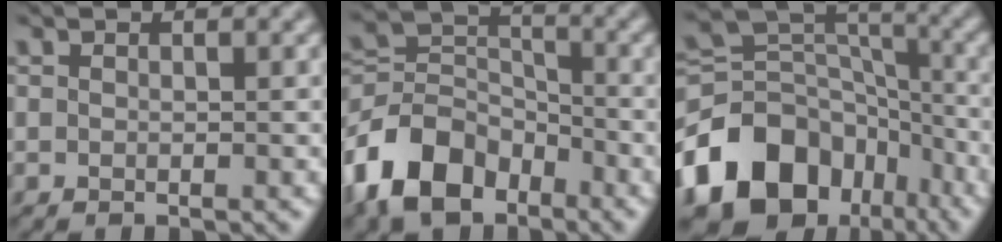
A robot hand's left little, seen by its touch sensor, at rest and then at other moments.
{"total": 8.3, "force": [-5.2, 5.1, 3.9], "torque": [-0.079, 0.004, -0.117]}
{"total": 12.4, "force": [-6.7, 8.8, 5.7], "torque": [-0.112, 0.013, -0.127]}